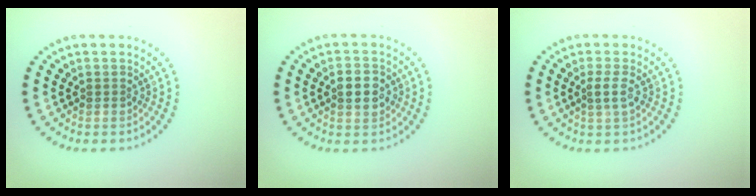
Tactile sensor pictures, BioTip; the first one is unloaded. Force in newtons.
{"total": 2.4, "press": 2.4, "slide": 0.1}
{"total": 1.5, "press": 1.1, "slide": 1.0}